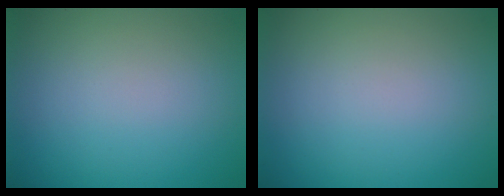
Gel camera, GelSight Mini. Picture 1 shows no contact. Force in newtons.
{"total": 0.0}